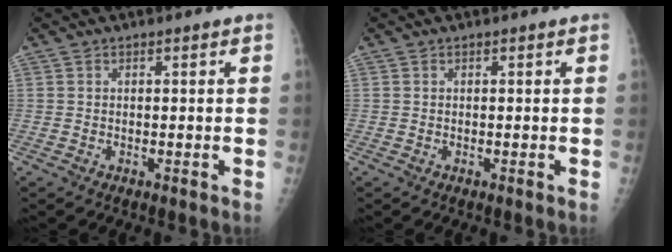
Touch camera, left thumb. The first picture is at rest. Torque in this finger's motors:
{"motor_torque": [0.00, 0.00, 0.00, 0.00, 0.00]}